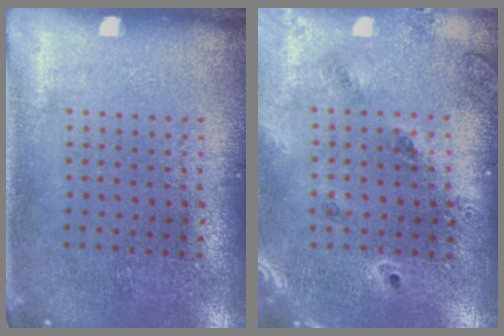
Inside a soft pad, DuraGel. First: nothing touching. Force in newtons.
{"total": 1.4, "press": 1.3, "slide": 0.4}